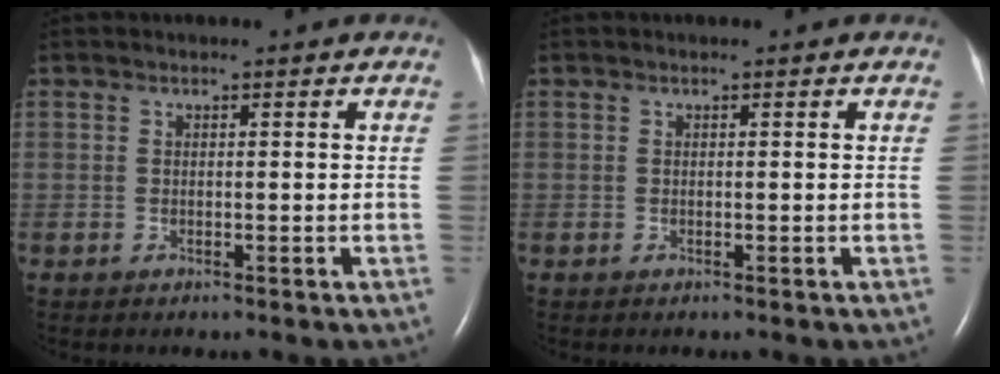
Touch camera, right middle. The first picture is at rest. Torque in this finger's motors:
{"motor_torque": [-0.02, 0.04, 0.00, 0.01]}